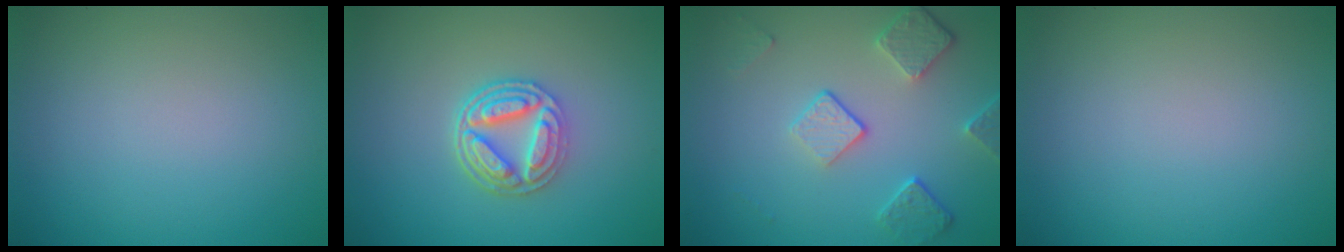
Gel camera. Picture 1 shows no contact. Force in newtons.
{"total": 4.8, "press": 3.8, "slide": 3.0}
{"total": 4.0, "press": 3.0, "slide": 2.6}
{"total": 0.0}